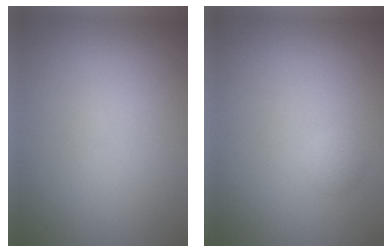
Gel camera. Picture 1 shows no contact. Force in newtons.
{"total": 0.8, "press": 0.8, "slide": 0.1}